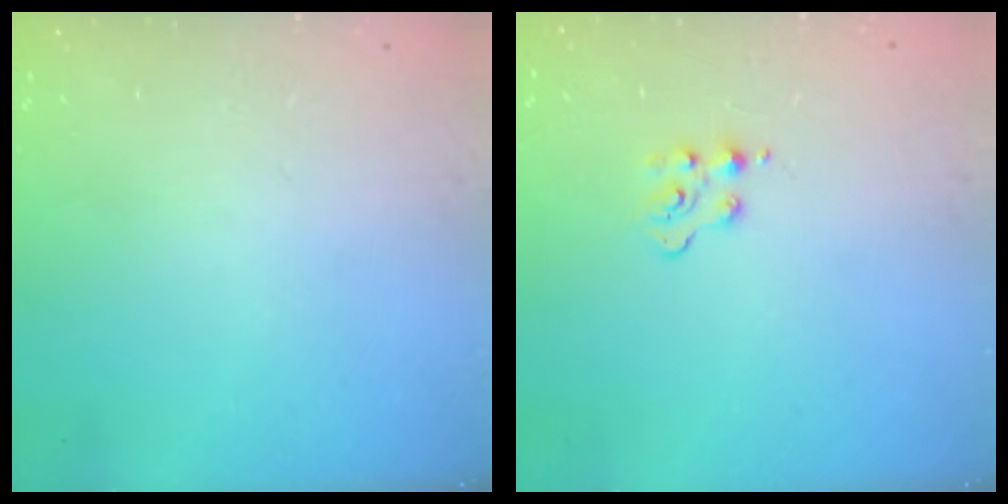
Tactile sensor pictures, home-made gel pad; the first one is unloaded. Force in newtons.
{"total": 2.2, "press": 2.2, "slide": 0.5}